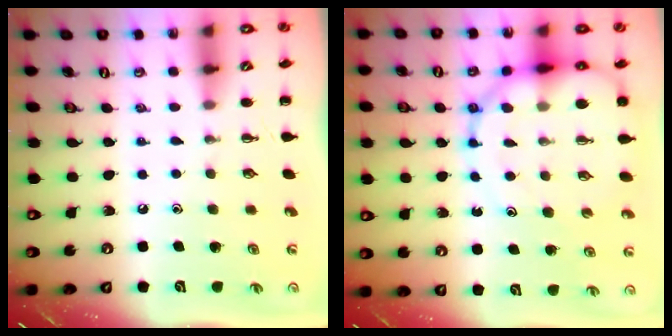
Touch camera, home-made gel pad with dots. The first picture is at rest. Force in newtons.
{"total": 14.7, "press": 14.3, "slide": 3.3}